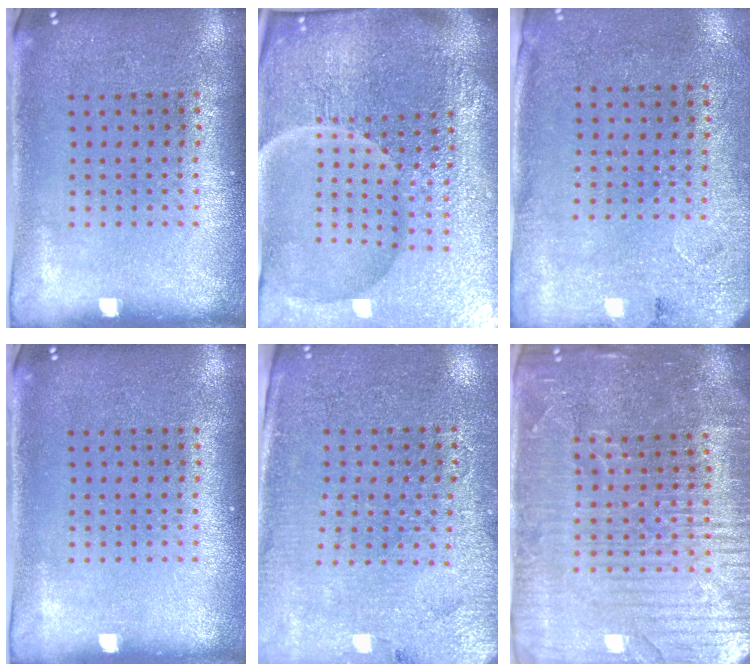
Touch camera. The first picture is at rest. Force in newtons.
{"total": 6.9, "press": 6.2, "slide": 3.2}
{"total": 2.6, "press": 2.1, "slide": 1.5}
{"total": 0.0}
{"total": 3.0, "press": 2.8, "slide": 1.0}
{"total": 5.0, "press": 4.7, "slide": 1.9}